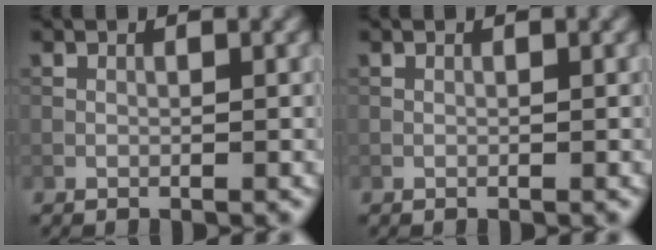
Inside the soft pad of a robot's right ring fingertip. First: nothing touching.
{"total": 0.0}